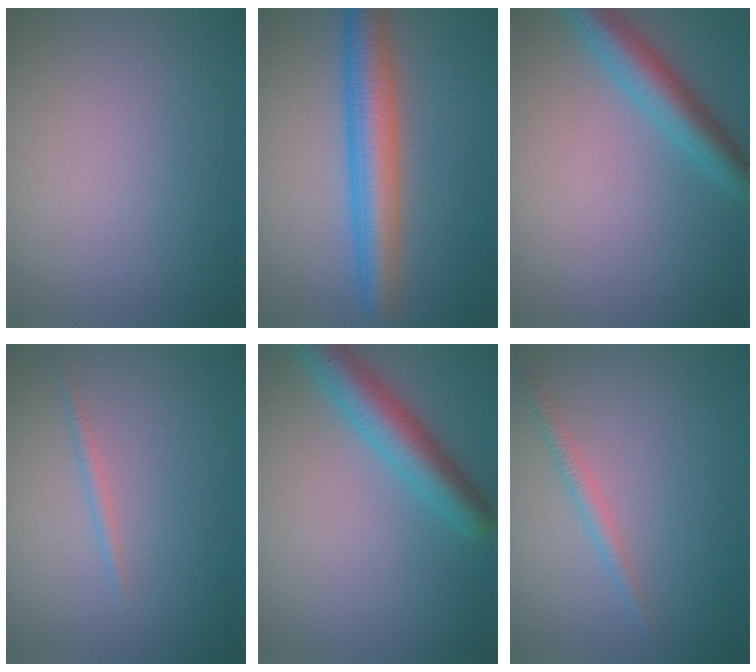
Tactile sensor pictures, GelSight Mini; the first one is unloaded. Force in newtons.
{"total": 5.9, "press": 5.9, "slide": 0.3}
{"total": 4.5, "press": 4.5, "slide": 0.1}
{"total": 0.8, "press": 0.8, "slide": 0.0}
{"total": 5.1, "press": 5.1, "slide": 0.2}
{"total": 1.4, "press": 1.4, "slide": 0.0}